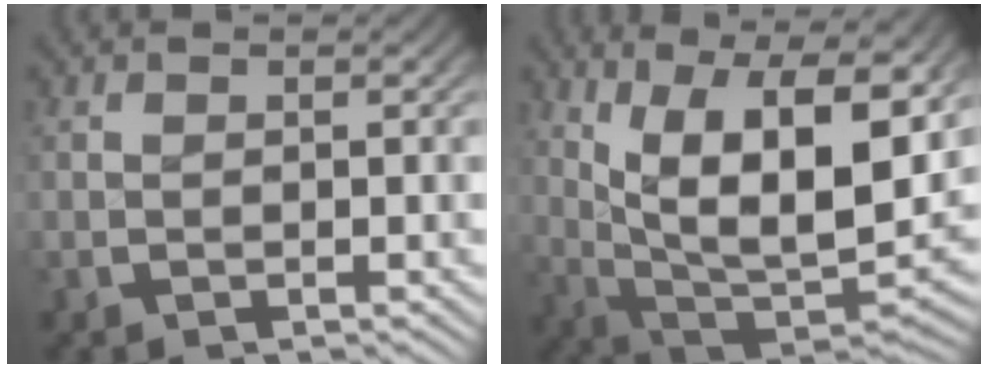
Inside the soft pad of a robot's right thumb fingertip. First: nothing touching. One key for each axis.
{"total": 17.4, "fx": 1.1, "fy": 11.0, "fz": 13.5, "tx": -0.237, "ty": -0.049, "tz": 0.035}